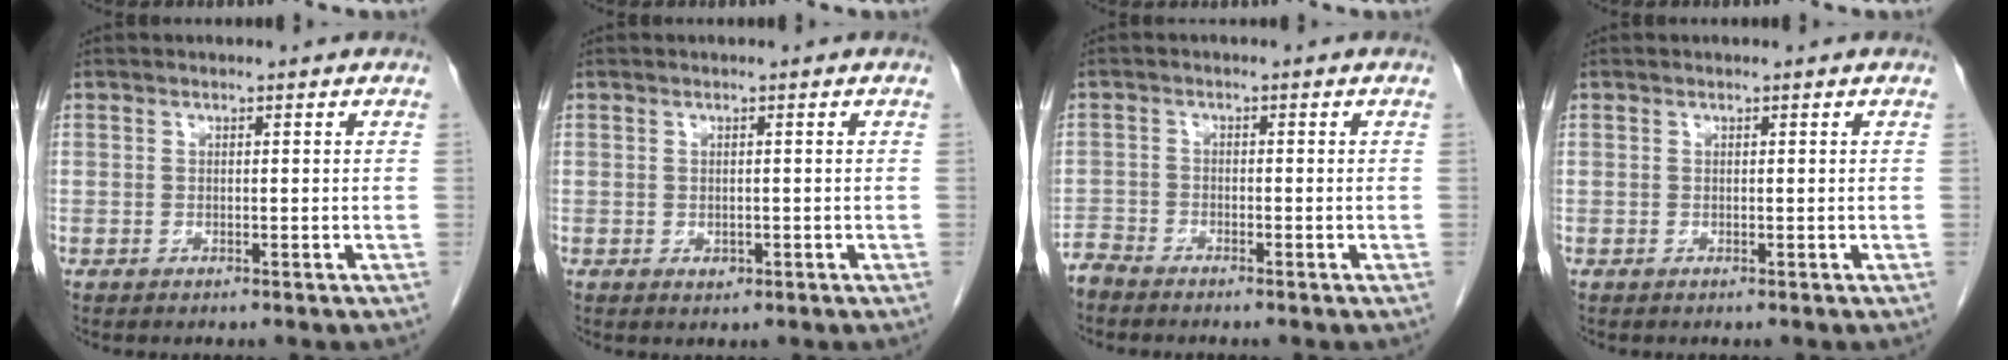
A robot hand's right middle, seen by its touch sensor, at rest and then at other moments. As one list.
[{"total": 1.0, "force": [-0.4, 0.7, 0.6], "torque": [-0.011, -0.001, -0.002]}, {"total": 2.7, "force": [-2.7, 0.4, 0.2], "torque": [0.003, -0.007, -0.052]}, {"total": 0.0}]